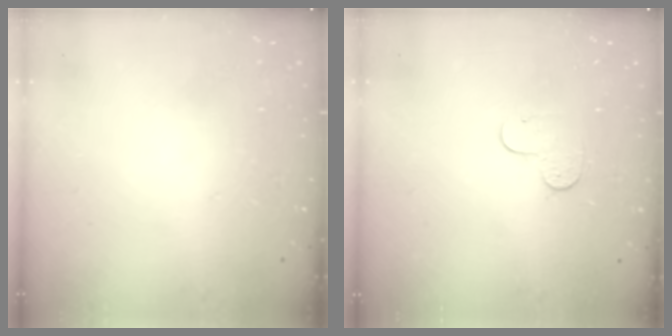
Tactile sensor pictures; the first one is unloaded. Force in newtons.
{"total": 4.3, "press": 4.2, "slide": 0.4}